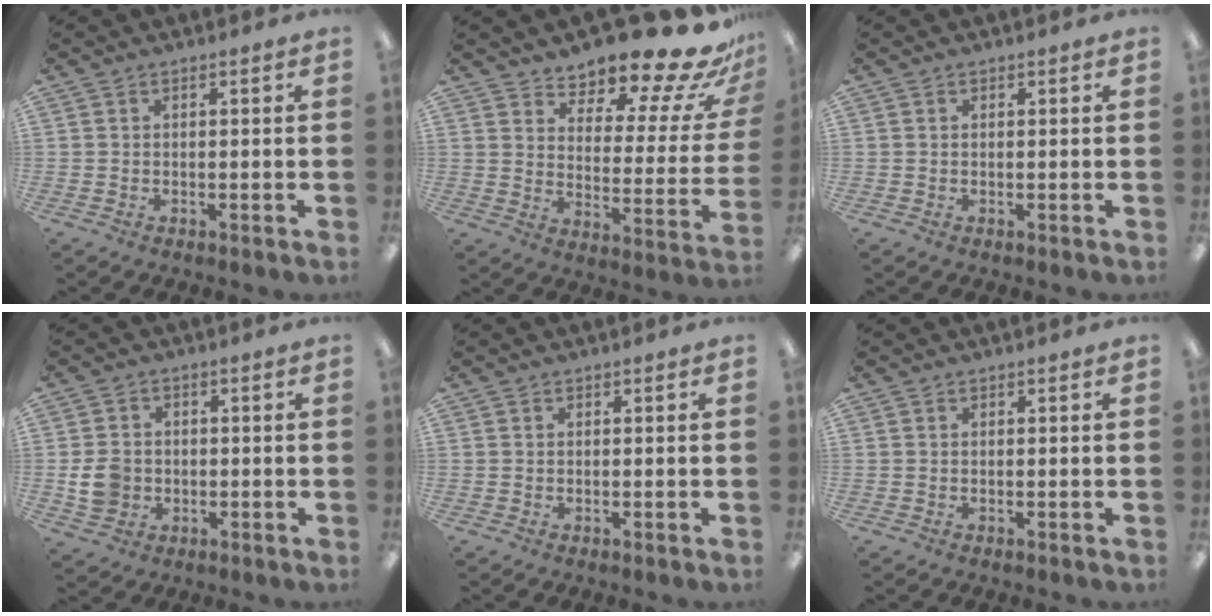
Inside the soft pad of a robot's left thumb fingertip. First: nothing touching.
{"total": 16.8, "force": [14.4, 4.6, 7.3], "torque": [-0.097, -0.115, 0.234]}
{"total": 0.0}
{"total": 6.6, "force": [-1.1, 5.8, 3.0], "torque": [-0.066, 0.009, -0.018]}
{"total": 0.0}
{"total": 0.0}